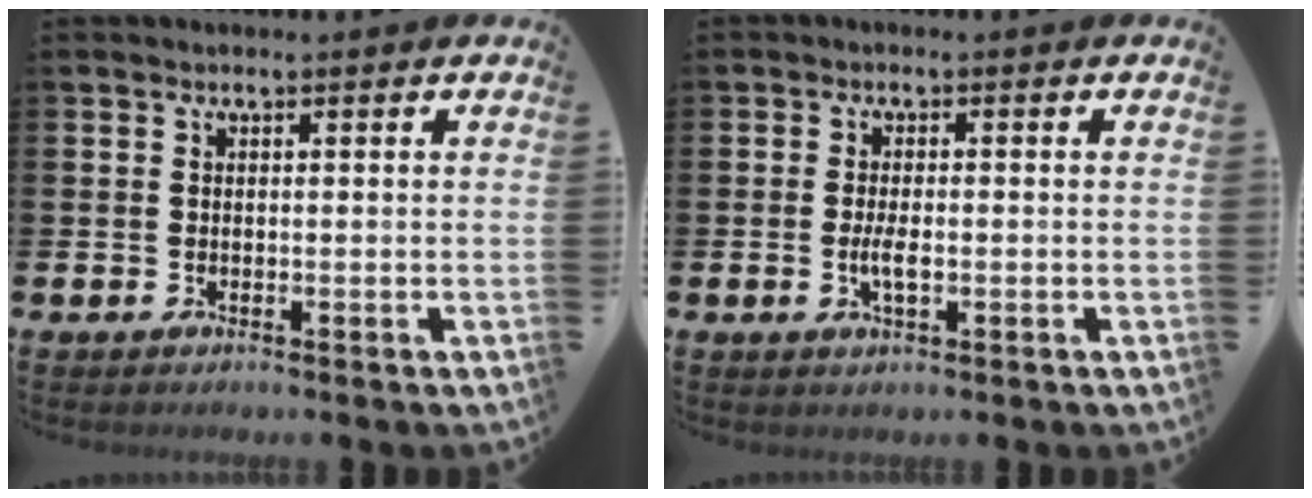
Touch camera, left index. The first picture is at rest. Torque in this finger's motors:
{"motor_torque": [0.40, 0.05, 0.08, 0.12]}